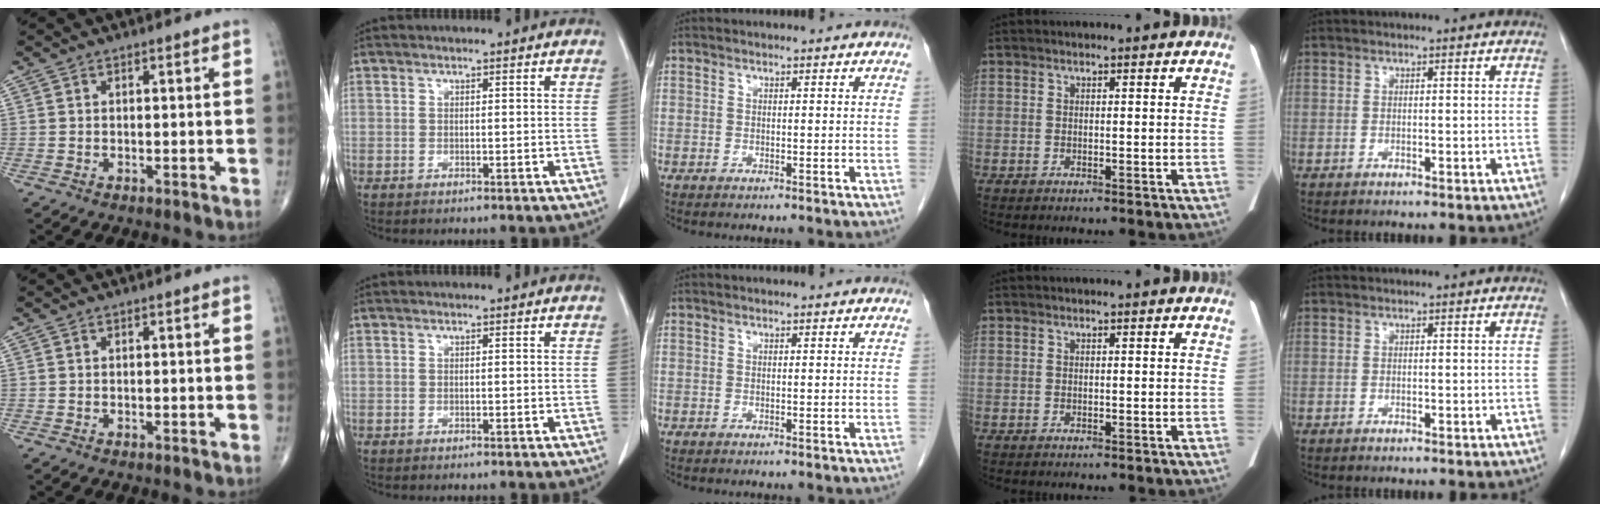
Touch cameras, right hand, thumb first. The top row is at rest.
{}